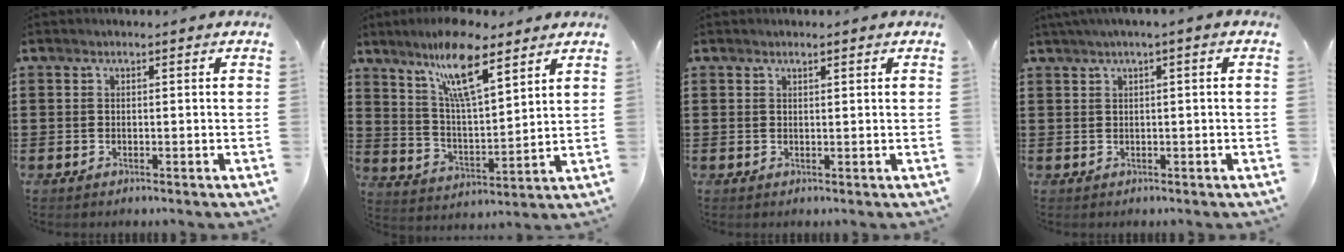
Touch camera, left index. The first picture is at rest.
{"total": 11.6, "force": [7.8, 2.7, 8.1], "torque": [-0.160, -0.018, 0.137]}
{"total": 1.0, "force": [0.7, 0.1, 0.6], "torque": [-0.013, 0.000, 0.014]}
{"total": 1.5, "force": [0.1, -0.1, 1.5], "torque": [-0.025, -0.005, 0.002]}